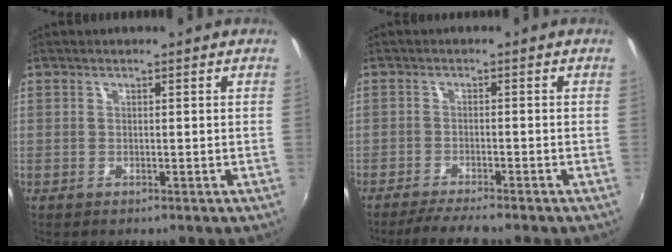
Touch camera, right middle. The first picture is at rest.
{"total": 5.2, "force": [-4.6, -0.1, 2.4], "torque": [-0.062, -0.011, -0.079]}